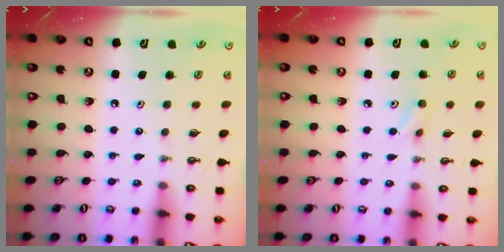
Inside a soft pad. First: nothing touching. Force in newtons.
{"total": 4.2, "press": 4.1, "slide": 0.8}